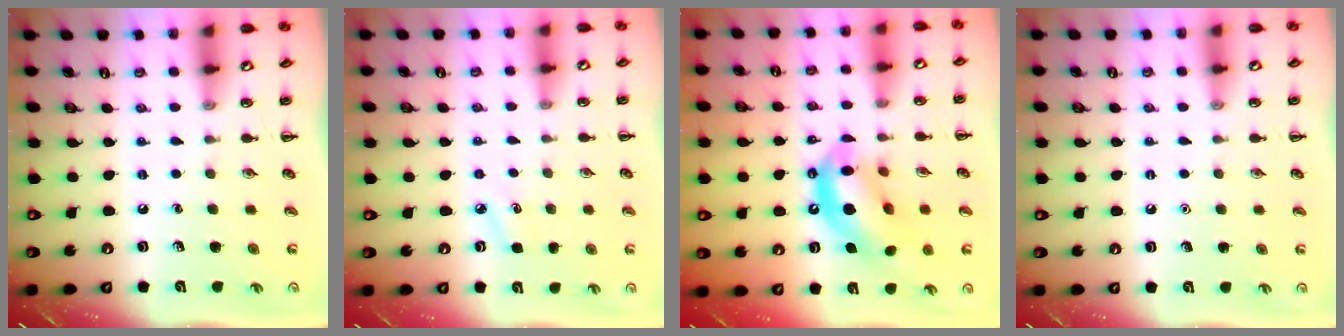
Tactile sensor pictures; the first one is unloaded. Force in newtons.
{"total": 4.4, "press": 4.2, "slide": 1.3}
{"total": 13.8, "press": 13.4, "slide": 3.5}
{"total": 1.6, "press": 1.6, "slide": 0.1}